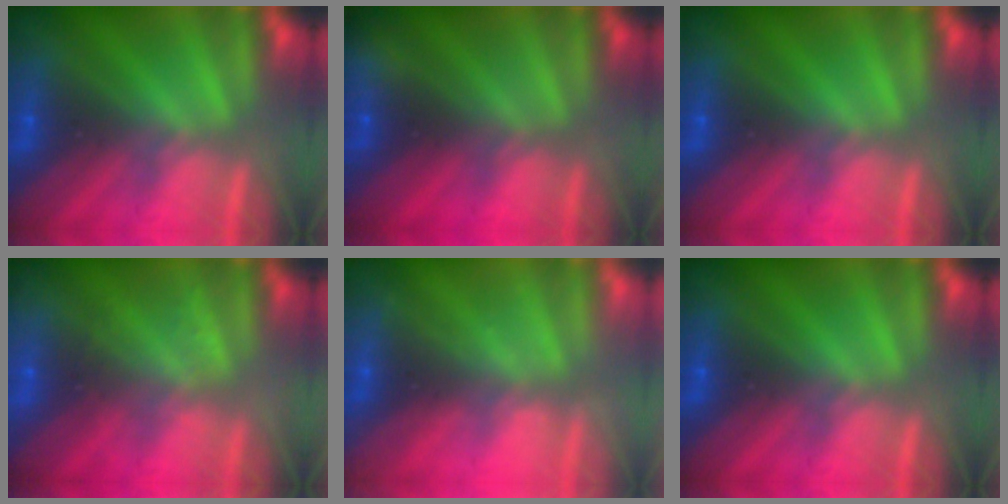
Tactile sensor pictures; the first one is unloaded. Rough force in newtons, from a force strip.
{"total": 2.3}
{"total": 0.0}
{"total": 2.2}
{"total": 2.1}
{"total": 0.0}